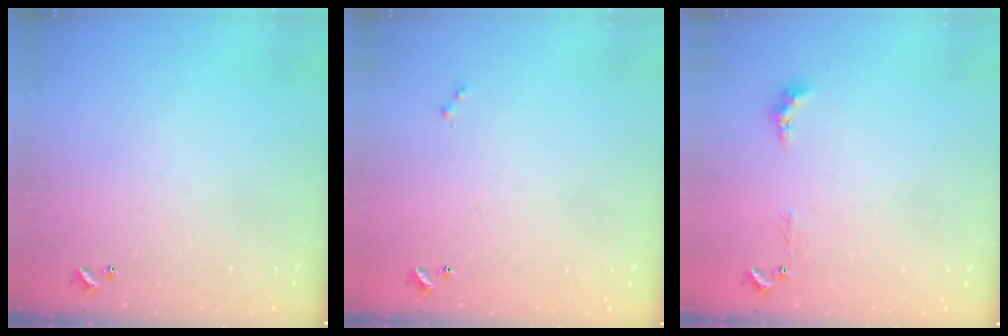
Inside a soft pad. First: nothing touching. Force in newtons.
{"total": 0.0}
{"total": 1.3, "press": 1.1, "slide": 0.5}